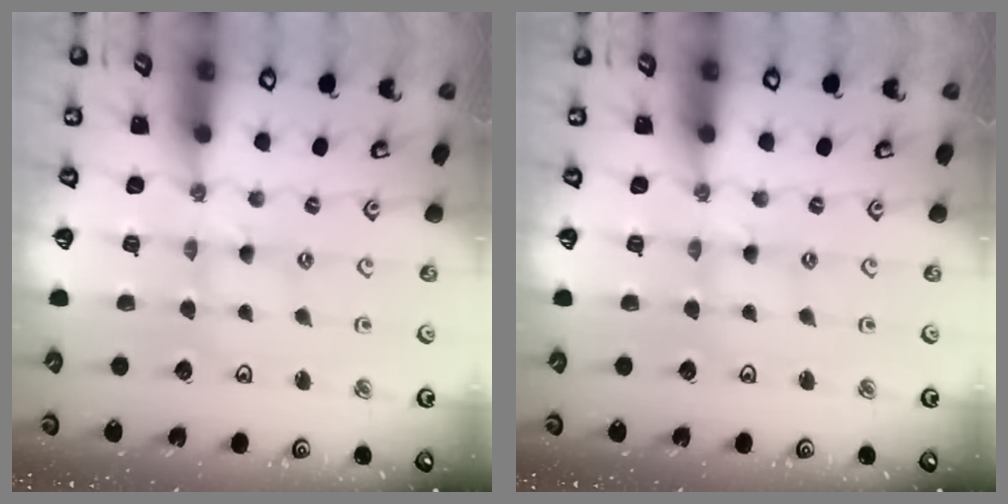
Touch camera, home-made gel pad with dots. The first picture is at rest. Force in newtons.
{"total": 0.0}